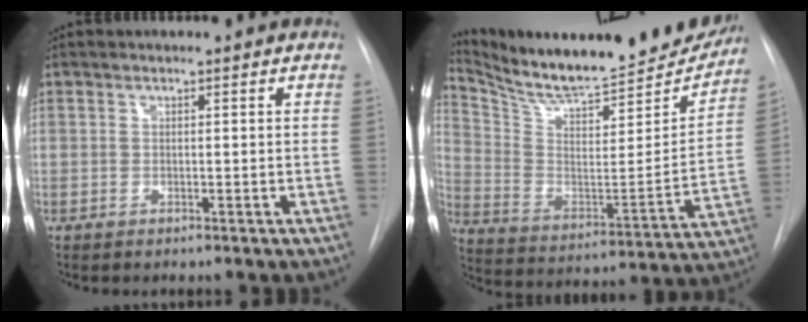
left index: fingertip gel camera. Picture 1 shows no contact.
{"total": 24.3, "force": [22.4, 3.5, 8.8], "torque": [-0.149, -0.062, 0.331]}